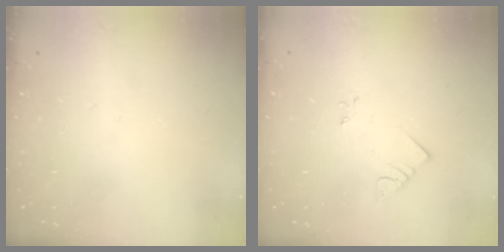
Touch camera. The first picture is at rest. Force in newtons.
{"total": 2.9, "press": 2.9, "slide": 0.3}